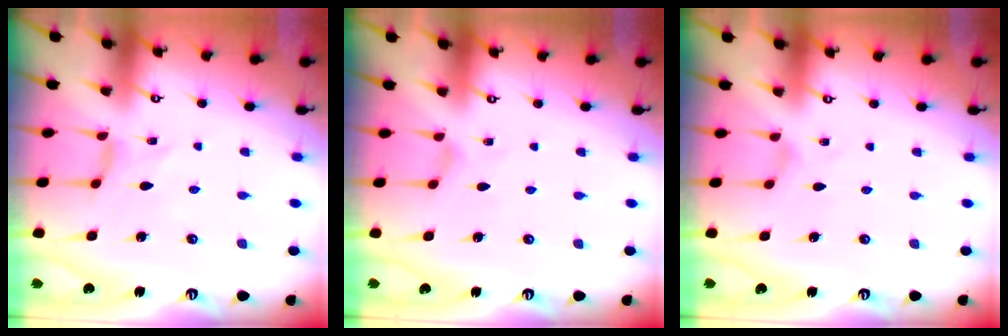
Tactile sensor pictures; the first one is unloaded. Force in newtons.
{"total": 0.8, "press": 0.8, "slide": 0.2}
{"total": 0.0}